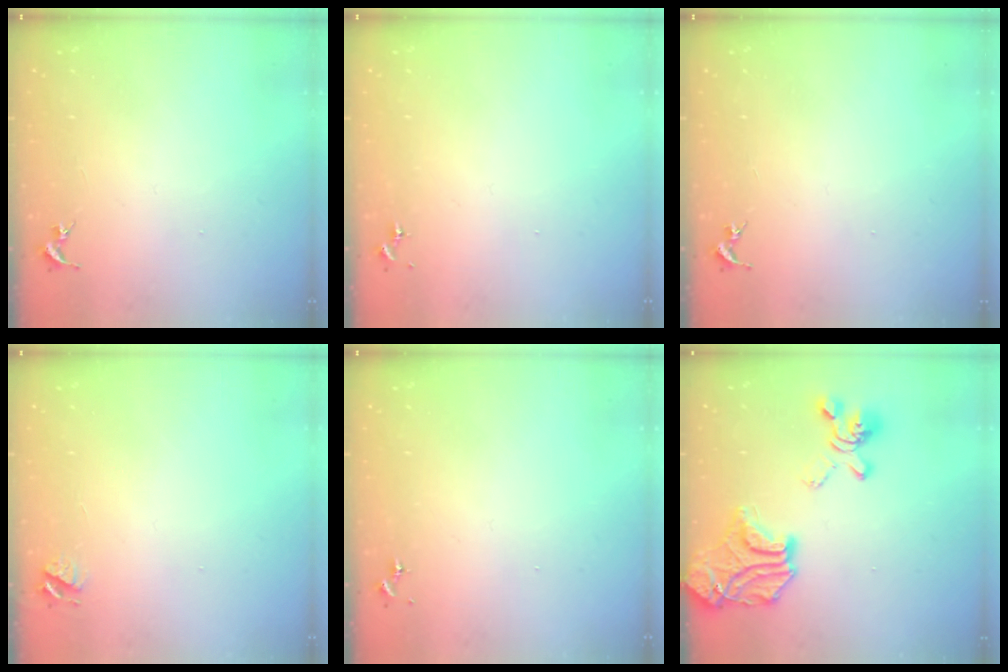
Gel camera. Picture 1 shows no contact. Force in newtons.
{"total": 0.0}
{"total": 0.0}
{"total": 3.9, "press": 3.9, "slide": 0.4}
{"total": 0.0}
{"total": 25.0, "press": 24.9, "slide": 2.6}